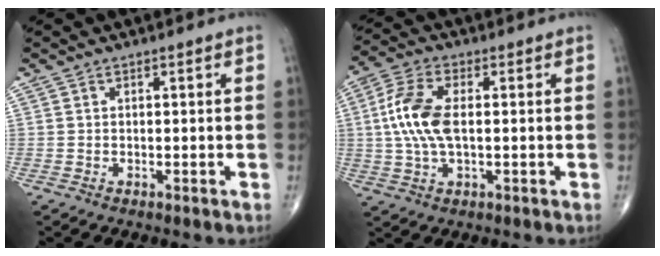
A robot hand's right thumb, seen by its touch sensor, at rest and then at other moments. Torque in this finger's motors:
{"motor_torque": [1.13, 1.60, 1.19, 0.01, 0.48]}